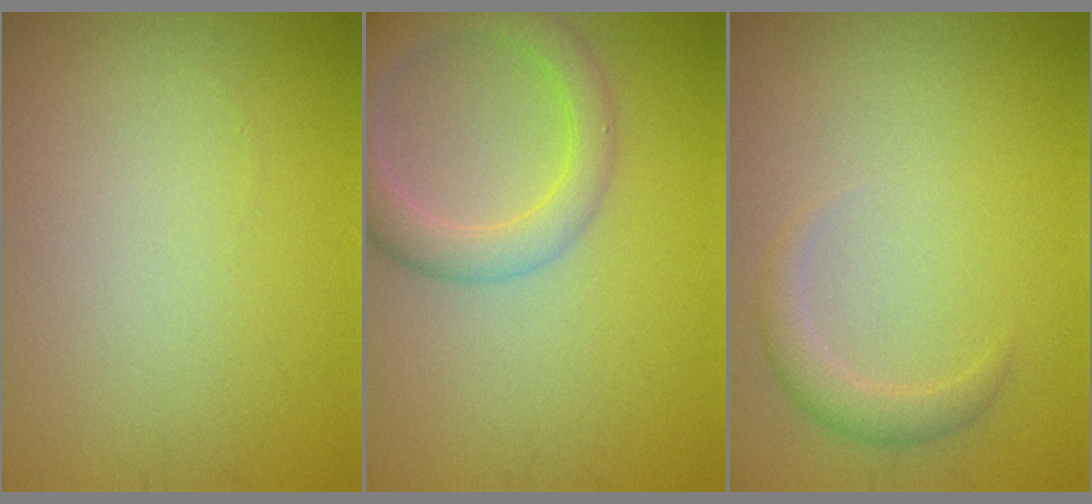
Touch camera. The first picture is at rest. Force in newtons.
{"total": 5.0, "press": 5.0, "slide": 0.3}
{"total": 1.8, "press": 1.8, "slide": 0.2}